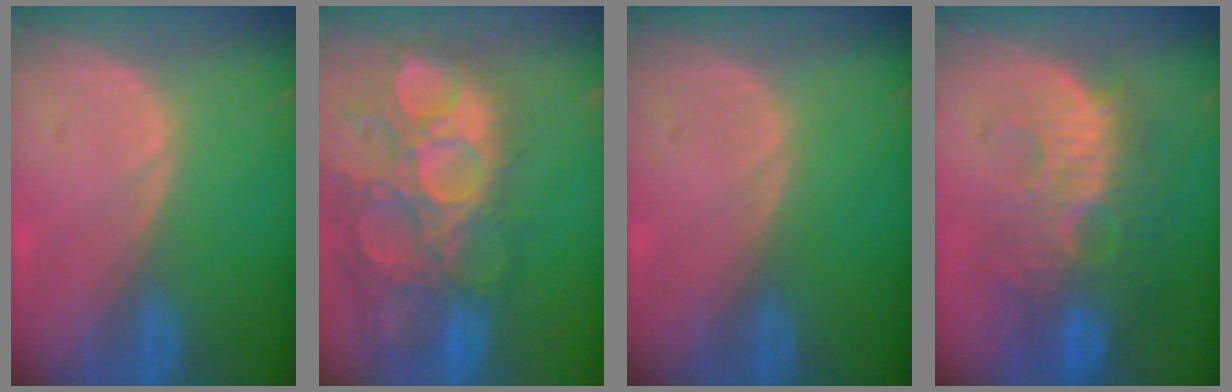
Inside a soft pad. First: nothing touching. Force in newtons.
{"total": 15.1, "press": 12.6, "slide": 8.3}
{"total": 0.0}
{"total": 10.8, "press": 9.9, "slide": 4.2}